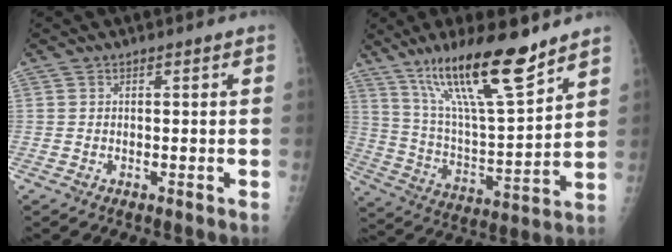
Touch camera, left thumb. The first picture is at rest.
{"total": 19.7, "force": [13.7, 3.5, 13.8], "torque": [-0.221, -0.069, 0.249]}